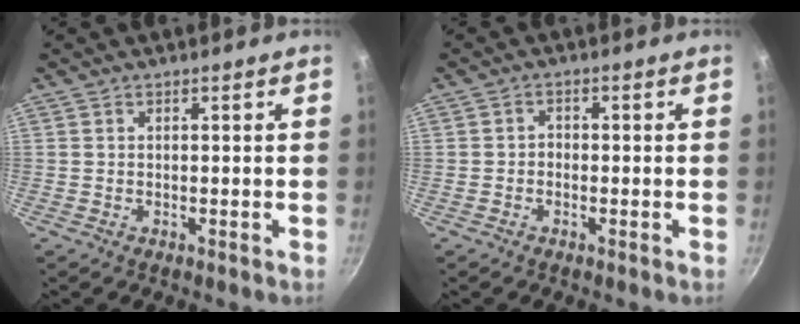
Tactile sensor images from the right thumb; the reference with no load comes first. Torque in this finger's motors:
{"motor_torque": [-0.61, -0.34, 0.19, -0.05, -0.01]}